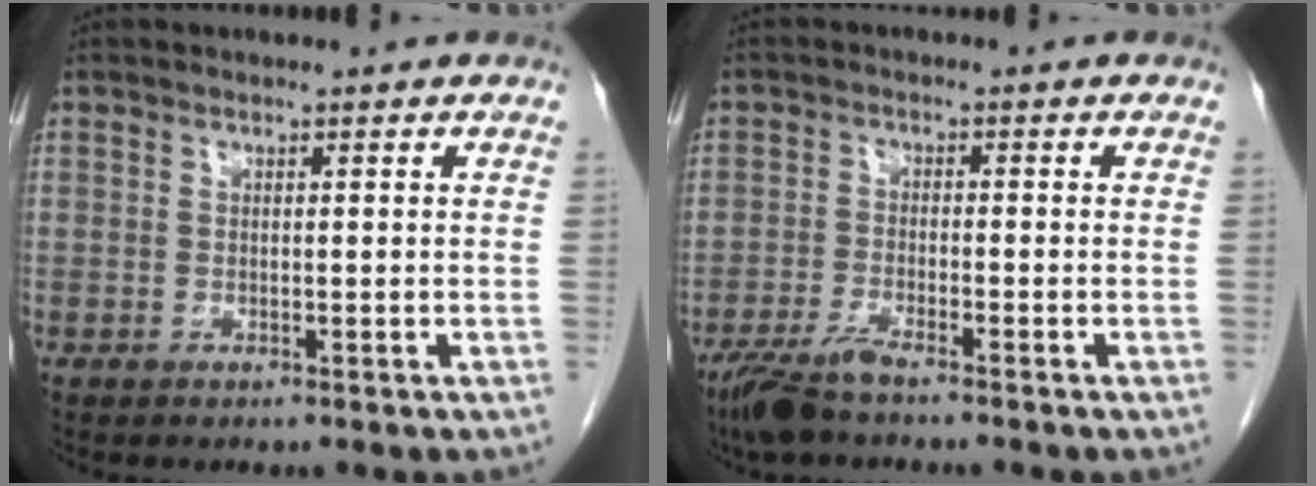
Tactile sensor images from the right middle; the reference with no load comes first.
{"total": 4.9, "force": [-3.9, 0.4, 3.0], "torque": [-0.067, -0.015, -0.078]}